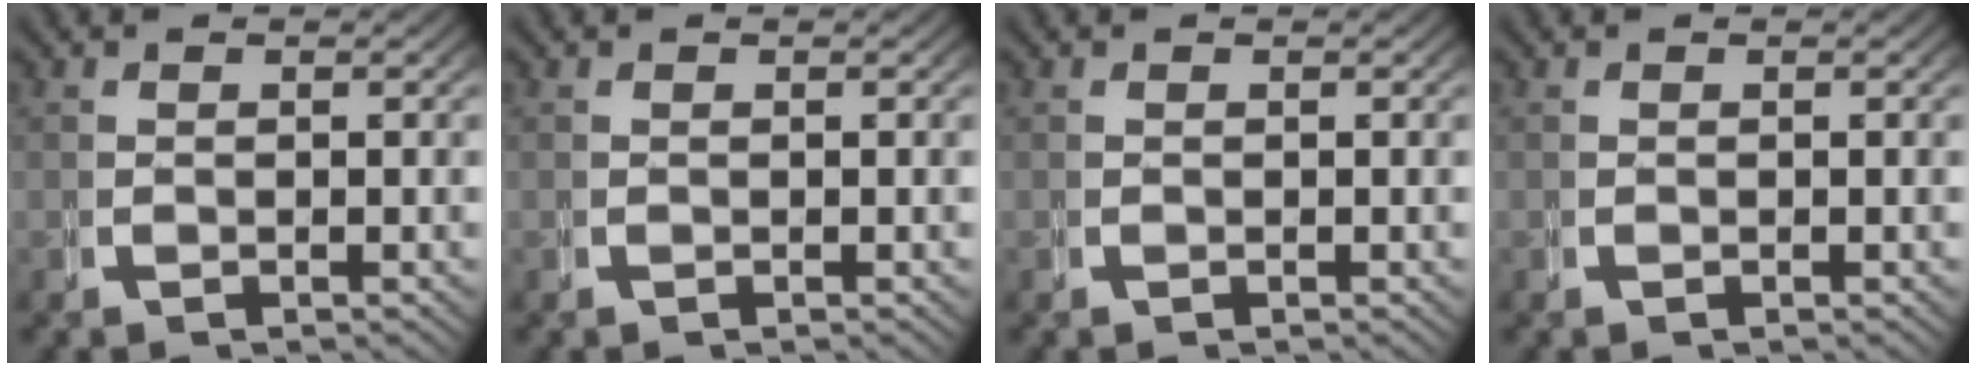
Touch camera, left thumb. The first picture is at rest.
{"total": 0.0}
{"total": 0.0}
{"total": 0.0}